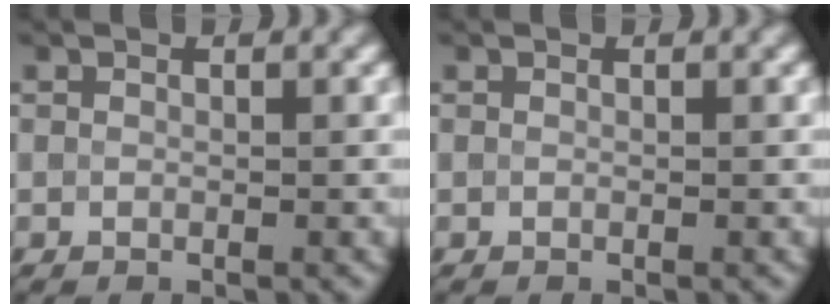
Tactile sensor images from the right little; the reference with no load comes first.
{"total": 0.0}